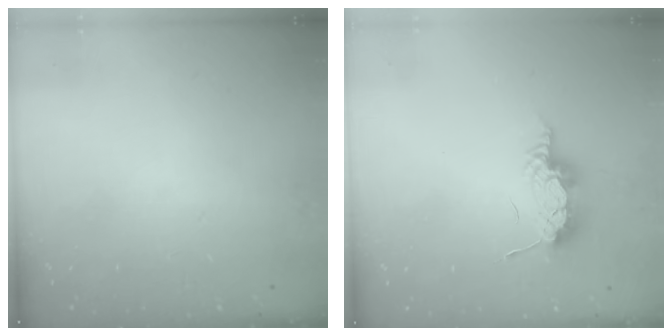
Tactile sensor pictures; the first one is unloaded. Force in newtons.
{"total": 8.3, "press": 8.1, "slide": 1.9}